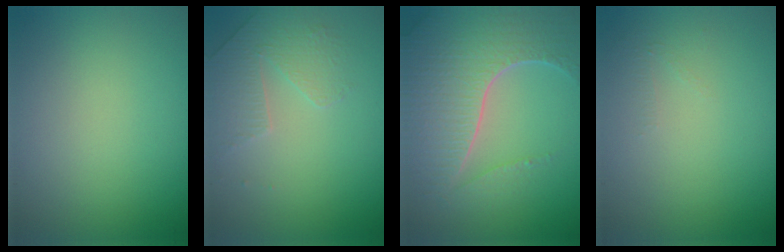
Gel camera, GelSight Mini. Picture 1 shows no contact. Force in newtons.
{"total": 1.8, "press": 1.4, "slide": 1.0}
{"total": 7.7, "press": 5.6, "slide": 5.2}
{"total": 0.5, "press": 0.2, "slide": 0.5}